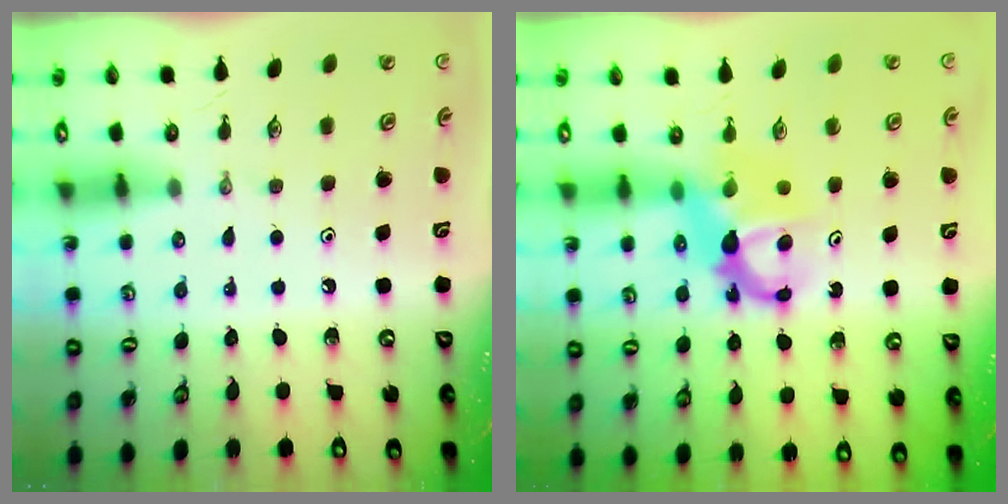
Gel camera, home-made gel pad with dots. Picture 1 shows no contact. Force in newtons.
{"total": 7.3, "press": 7.3, "slide": 0.6}